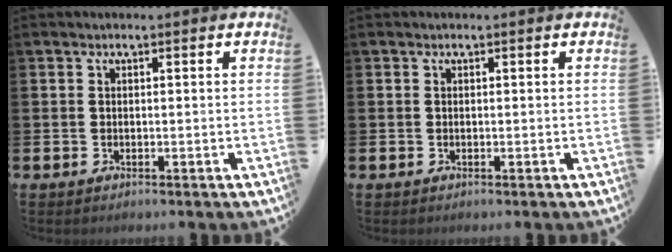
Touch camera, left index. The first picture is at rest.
{"total": 0.0}